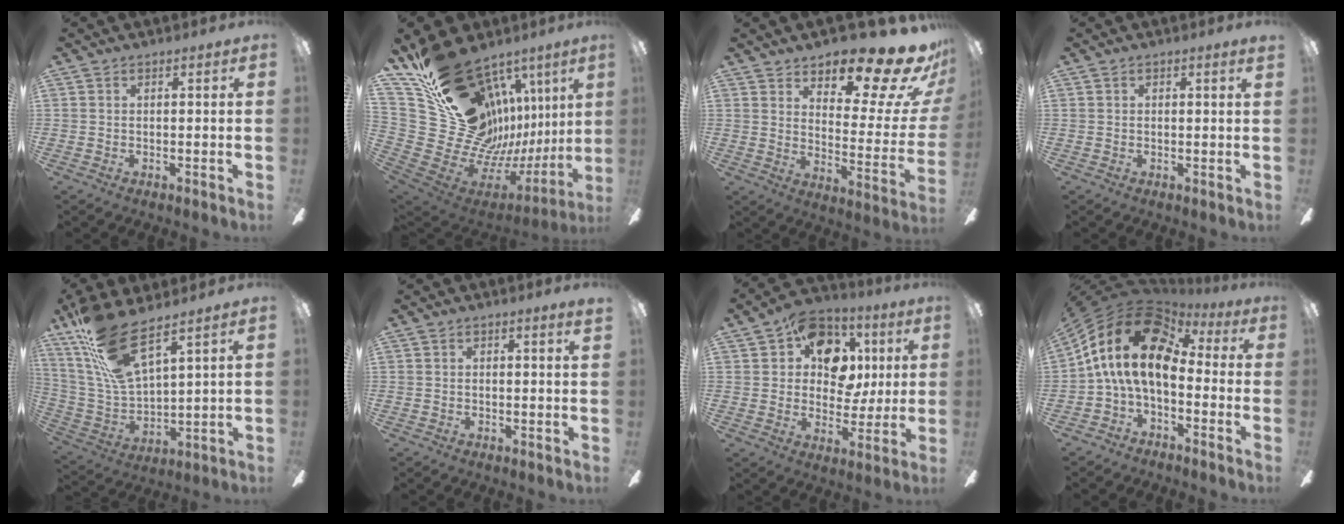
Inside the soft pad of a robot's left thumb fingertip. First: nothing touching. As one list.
[{"total": 26.2, "force": [12.3, 18.2, 14.3], "torque": [-0.198, -0.144, 0.310]}, {"total": 17.1, "force": [13.5, 5.7, 8.9], "torque": [-0.113, -0.107, 0.222]}, {"total": 0.8, "force": [0.4, 0.0, 0.7], "torque": [-0.006, -0.003, 0.004]}, {"total": 16.5, "force": [11.5, 4.6, 11.0], "torque": [-0.259, -0.062, 0.203]}, {"total": 1.1, "force": [0.7, -0.1, 0.8], "torque": [-0.010, -0.005, 0.010]}, {"total": 15.7, "force": [5.9, 11.6, 8.7], "torque": [-0.132, -0.007, 0.112]}, {"total": 17.3, "force": [2.3, 10.3, 13.8], "torque": [-0.284, 0.001, 0.038]}]